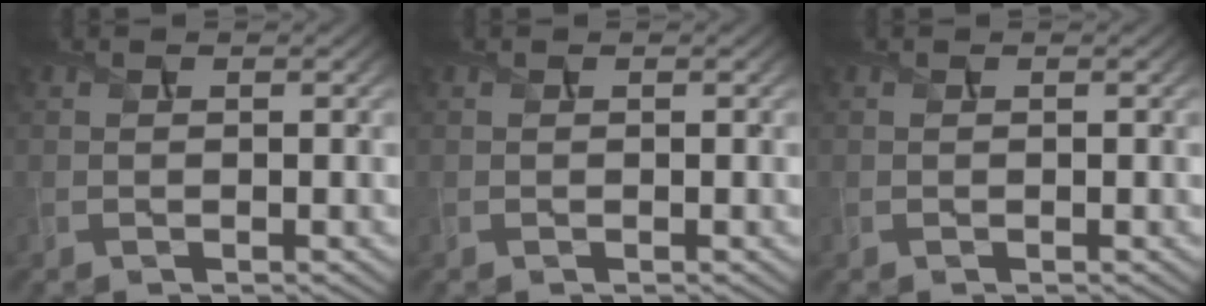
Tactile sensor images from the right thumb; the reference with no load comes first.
{"total": 0.0}
{"total": 0.0}